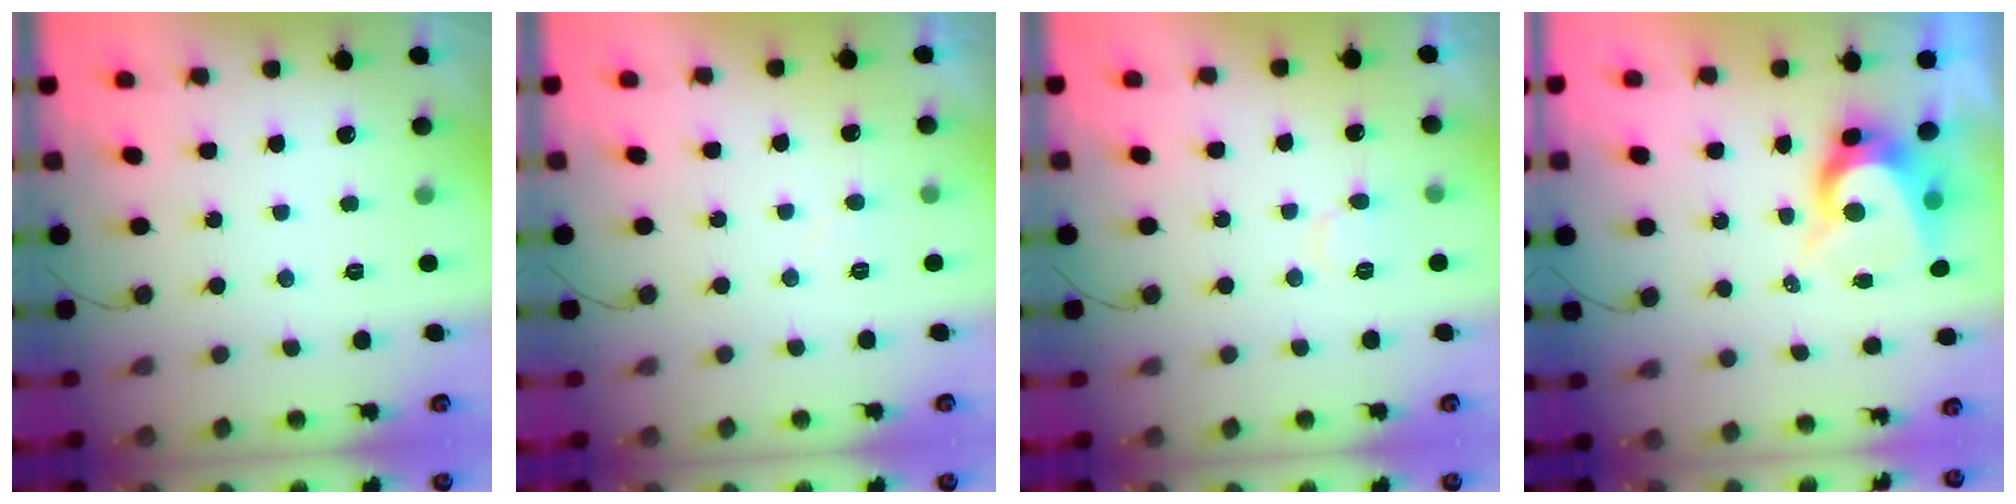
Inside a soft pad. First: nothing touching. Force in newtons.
{"total": 3.8, "press": 3.8, "slide": 0.2}
{"total": 6.3, "press": 6.3, "slide": 0.7}
{"total": 8.0, "press": 8.0, "slide": 0.7}